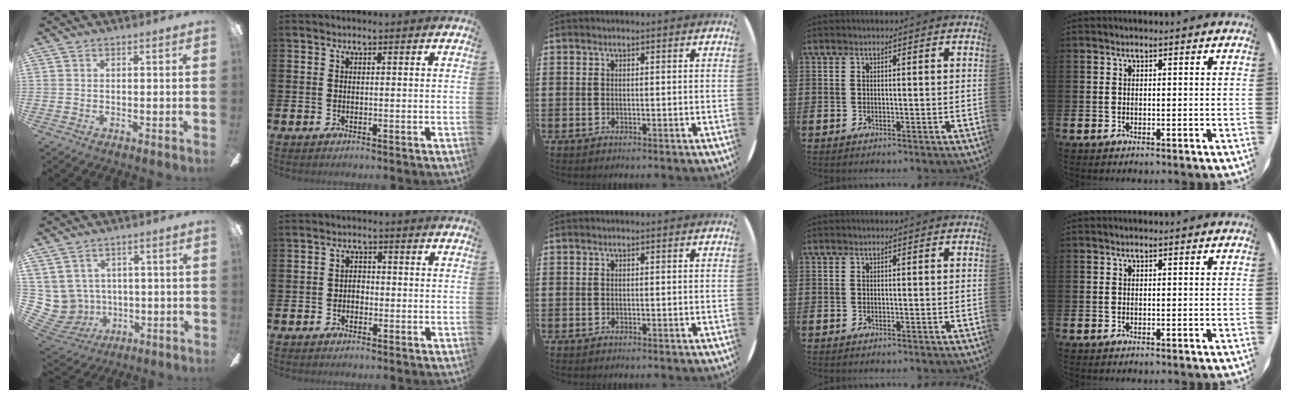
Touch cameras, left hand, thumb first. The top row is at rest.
{"thumb": {"total": 7.2, "force": [2.9, 6.5, 0.9], "torque": [-0.071, -0.022, 0.064]}, "index": {"total": 1.6, "force": [-0.7, 1.3, 0.7], "torque": [-0.013, 0.003, -0.017]}}